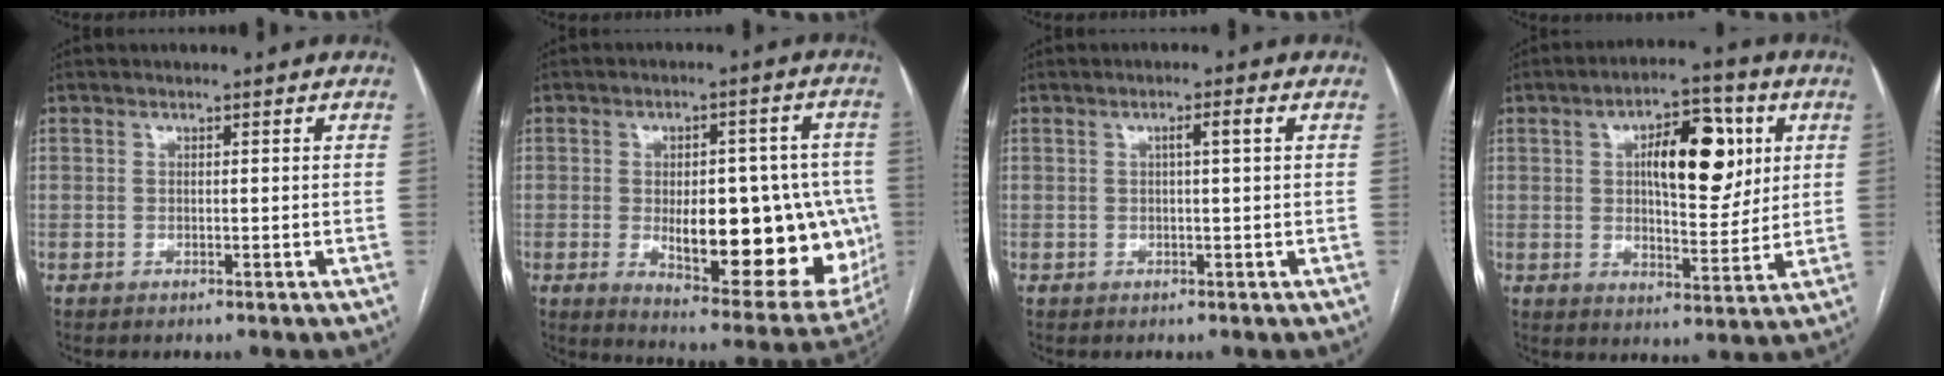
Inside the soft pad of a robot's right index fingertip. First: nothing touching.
{"total": 21.2, "force": [-3.2, 8.2, 19.3], "torque": [-0.193, 0.012, -0.012]}
{"total": 2.0, "force": [0.4, -0.2, 1.9], "torque": [-0.033, 0.003, 0.008]}
{"total": 12.5, "force": [3.7, 4.9, 10.9], "torque": [-0.165, 0.019, 0.058]}